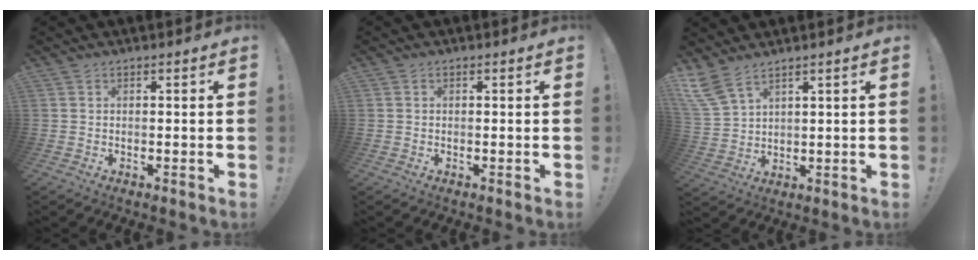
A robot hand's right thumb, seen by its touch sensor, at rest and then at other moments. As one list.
[{"total": 0.0}, {"total": 7.2, "force": [5.5, 2.5, 3.8], "torque": [-0.094, -0.024, 0.110]}]